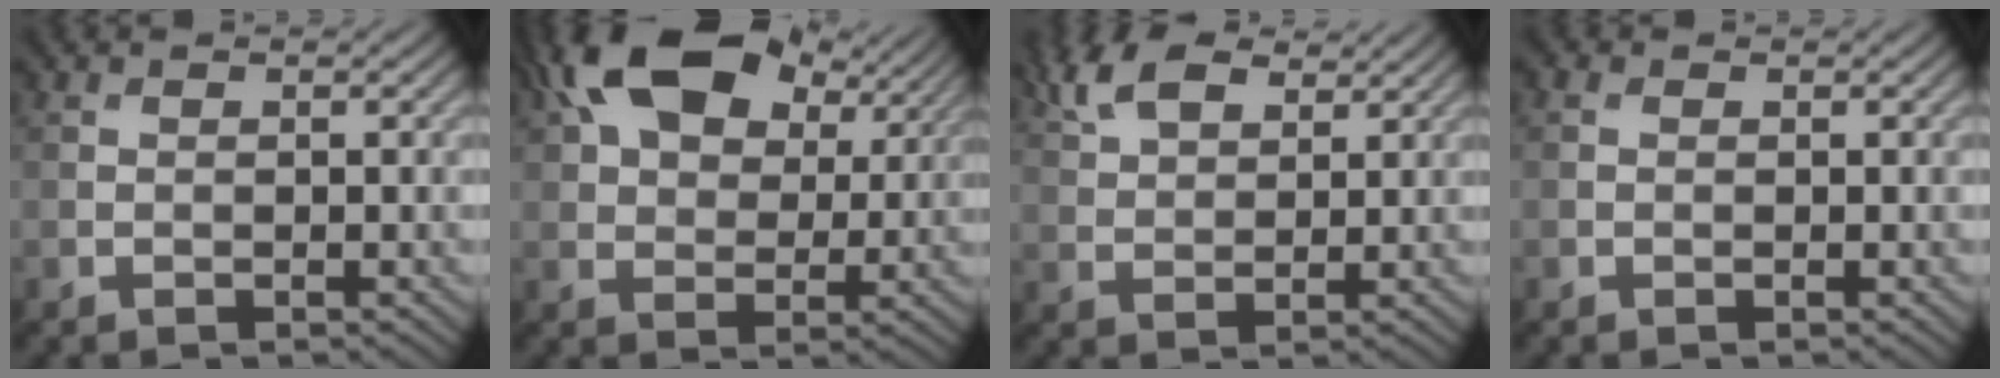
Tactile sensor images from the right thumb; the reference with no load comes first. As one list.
[{"total": 16.2, "force": [8.5, 9.2, 10.3], "torque": [-0.206, 0.027, 0.144]}, {"total": 7.4, "force": [5.1, 3.4, 4.2], "torque": [-0.100, 0.013, 0.107]}, {"total": 0.5, "force": [0.0, 0.5, 0.1], "torque": [-0.003, 0.000, -0.002]}]